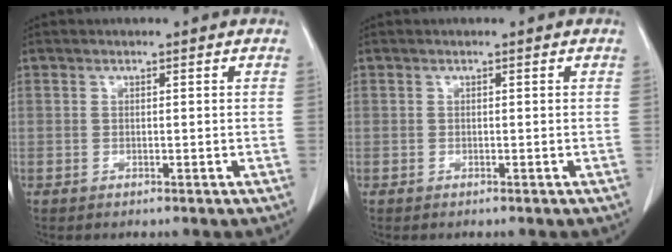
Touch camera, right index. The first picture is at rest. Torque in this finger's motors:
{"motor_torque": [0.05, -0.01, 0.04, 0.01]}